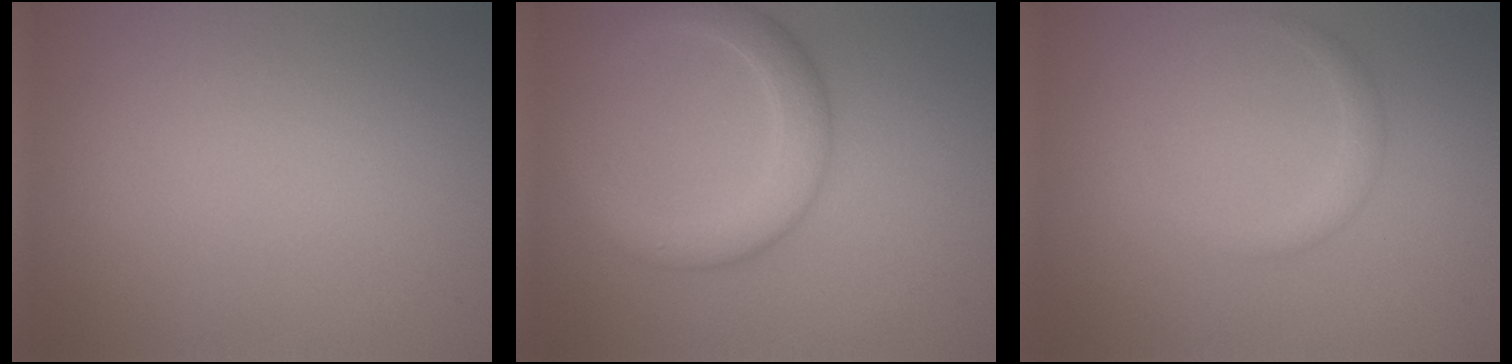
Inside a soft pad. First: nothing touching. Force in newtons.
{"total": 4.2, "press": 4.2, "slide": 0.1}
{"total": 1.2, "press": 1.2, "slide": 0.1}